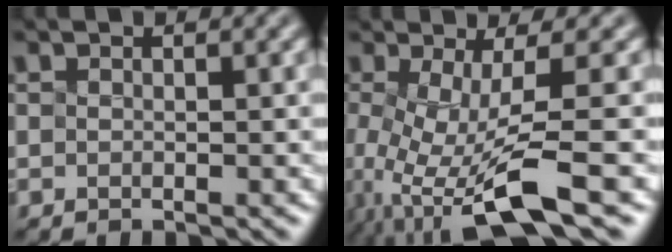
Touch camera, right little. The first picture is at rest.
{"total": 8.0, "force": [-3.3, 1.3, 7.2], "torque": [-0.140, -0.002, -0.038]}